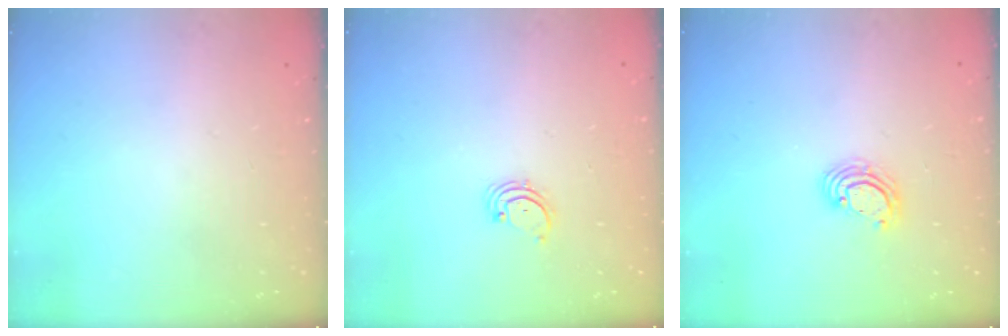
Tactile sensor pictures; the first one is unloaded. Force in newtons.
{"total": 1.7, "press": 1.6, "slide": 0.2}
{"total": 3.5, "press": 3.5, "slide": 0.3}